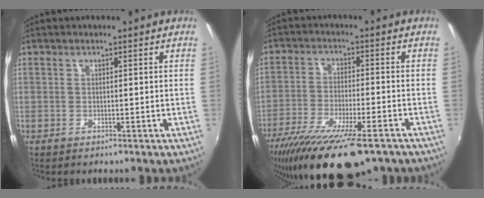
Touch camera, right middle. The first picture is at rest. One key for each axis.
{"total": 19.3, "fx": -14.2, "fy": 4.5, "fz": 12.3, "tx": -0.241, "ty": -0.064, "tz": -0.233}